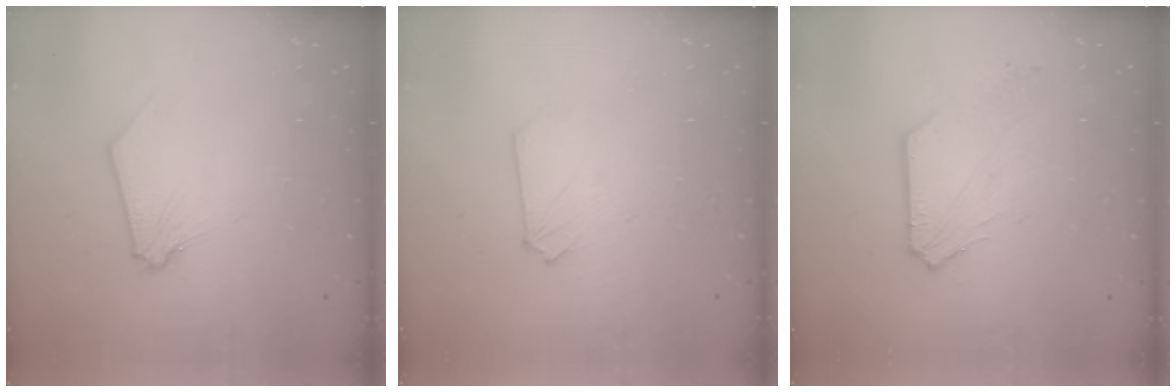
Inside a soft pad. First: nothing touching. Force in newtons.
{"total": 0.0}
{"total": 4.7, "press": 4.6, "slide": 0.7}